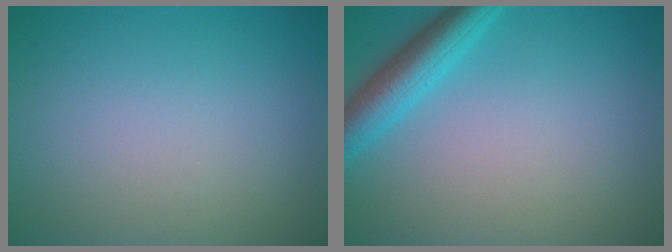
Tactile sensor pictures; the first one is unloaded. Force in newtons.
{"total": 4.0, "press": 4.0, "slide": 0.1}